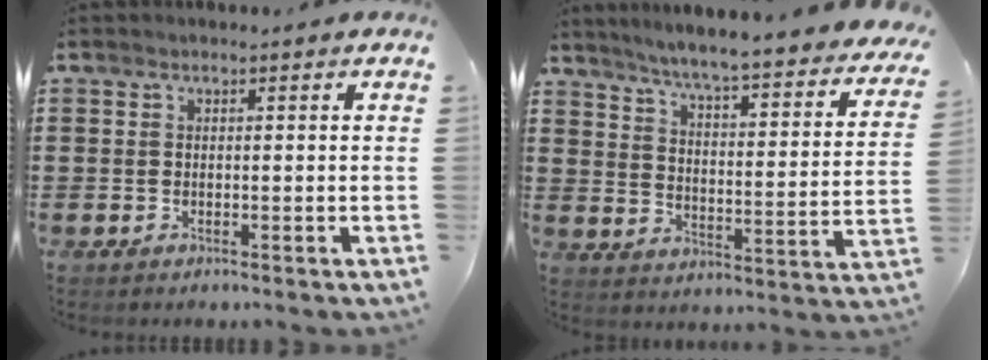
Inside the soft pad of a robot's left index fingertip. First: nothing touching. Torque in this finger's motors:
{"motor_torque": [0.62, 0.44, 1.05, 0.14]}